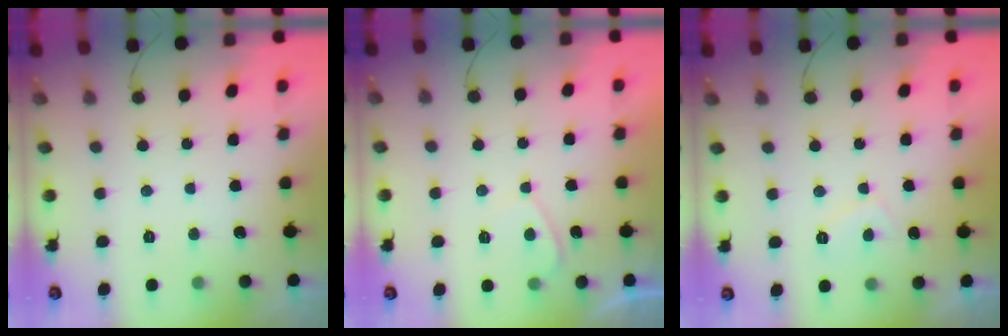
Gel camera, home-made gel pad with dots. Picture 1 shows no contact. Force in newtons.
{"total": 1.5, "press": 1.4, "slide": 0.6}
{"total": 2.0, "press": 1.8, "slide": 0.7}